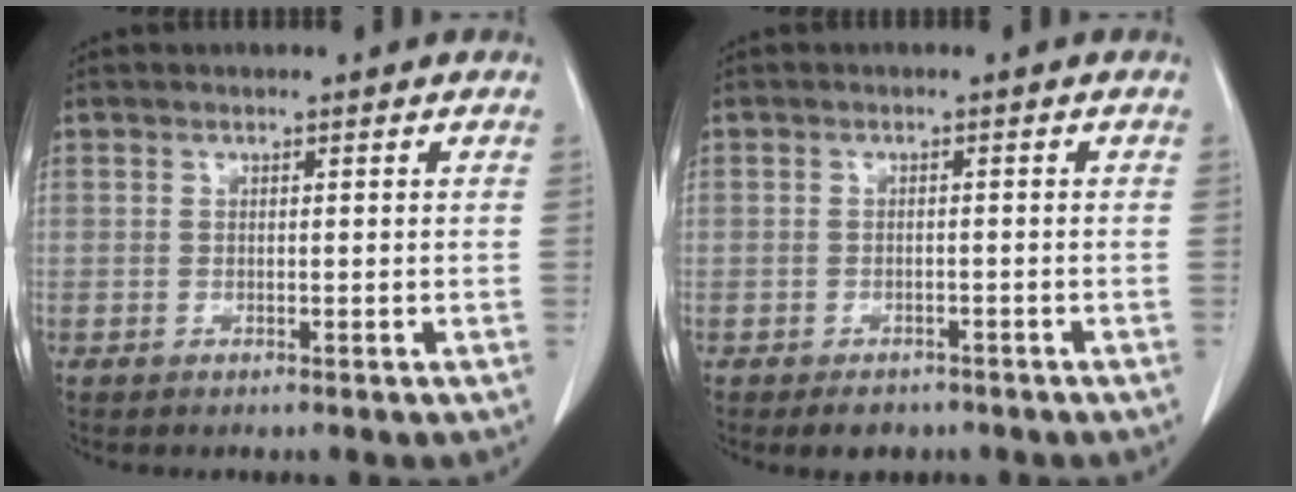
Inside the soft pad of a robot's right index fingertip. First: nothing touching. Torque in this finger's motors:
{"motor_torque": [-0.56, -0.39, -0.72, -0.19]}